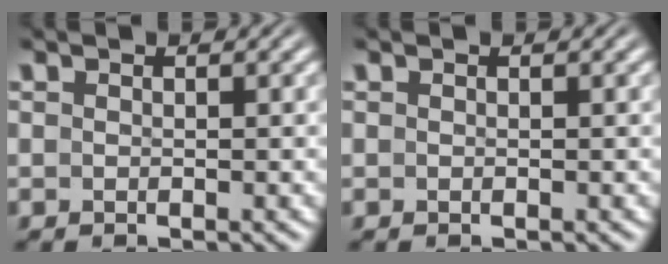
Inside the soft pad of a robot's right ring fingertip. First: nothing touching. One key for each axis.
{"total": 0.0}